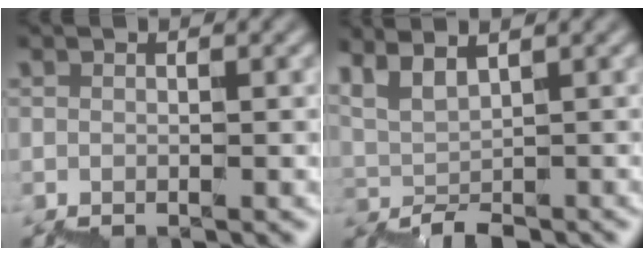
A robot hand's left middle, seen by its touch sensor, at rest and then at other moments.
{"total": 2.4, "force": [1.5, 0.8, 1.7], "torque": [-0.021, 0.008, 0.037]}